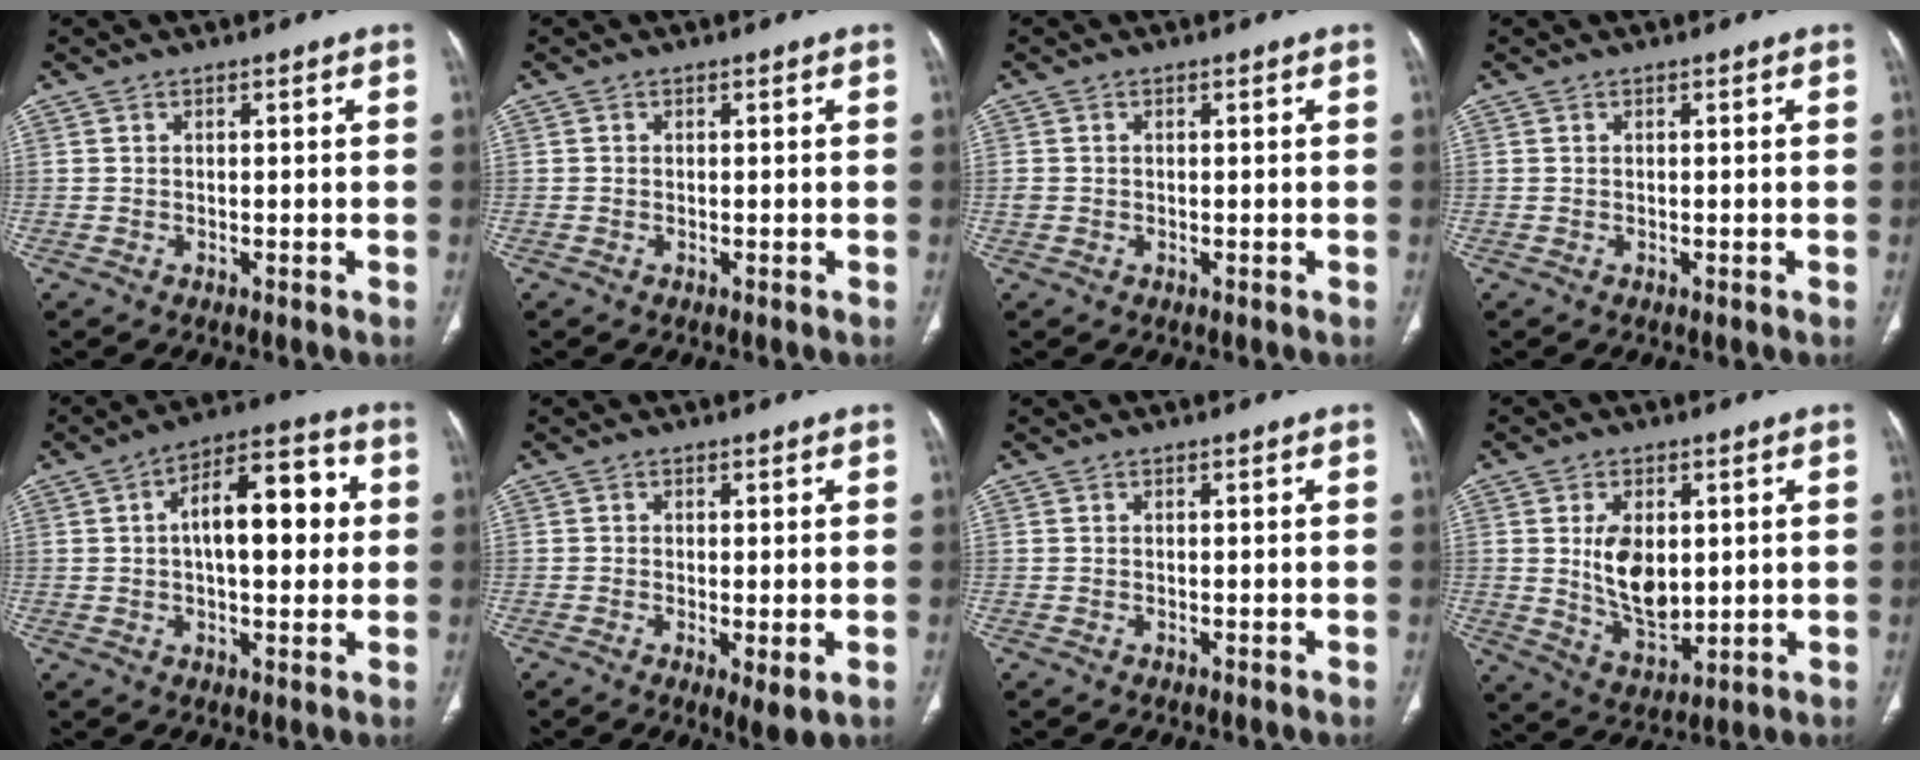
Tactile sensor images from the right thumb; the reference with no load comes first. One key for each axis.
{"total": 0.0}
{"total": 1.0, "fx": 0.0, "fy": 0.9, "fz": 0.4, "tx": -0.007, "ty": 0.002, "tz": 0.003}
{"total": 0.0}
{"total": 14.7, "fx": 2.0, "fy": 6.8, "fz": 12.8, "tx": -0.166, "ty": 0.026, "tz": 0.023}
{"total": 4.0, "fx": -0.9, "fy": 1.2, "fz": 3.7, "tx": -0.067, "ty": -0.015, "tz": -0.016}
{"total": 0.0}
{"total": 10.4, "fx": 1.4, "fy": 6.2, "fz": 8.2, "tx": -0.122, "ty": -0.020, "tz": 0.040}